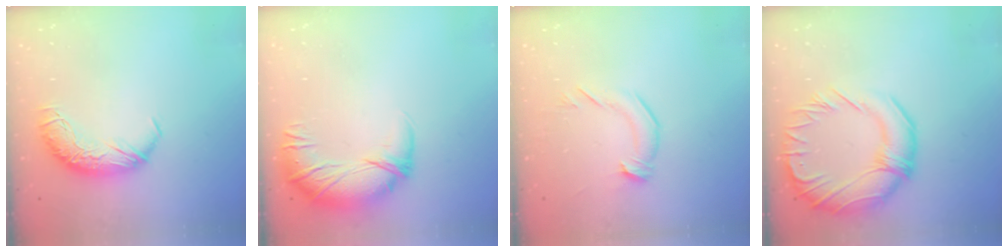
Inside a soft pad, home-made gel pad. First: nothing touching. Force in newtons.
{"total": 2.8, "press": 1.2, "slide": 2.6}
{"total": 2.8, "press": 2.7, "slide": 0.4}
{"total": 14.1, "press": 13.6, "slide": 3.9}